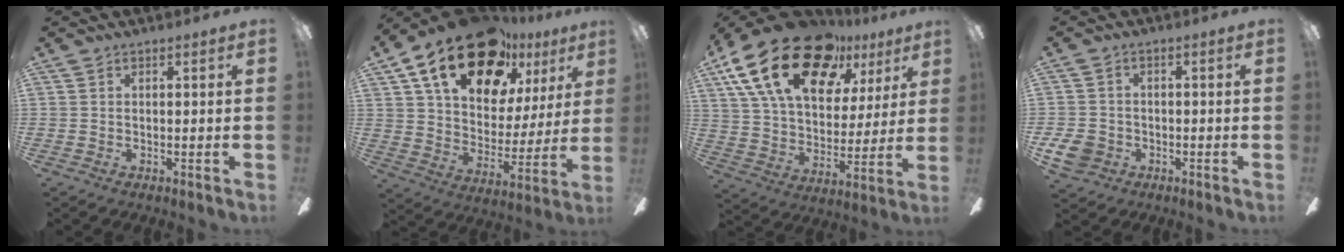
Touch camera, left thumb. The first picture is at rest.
{"total": 23.9, "force": [14.9, 12.8, 13.6], "torque": [-0.225, -0.082, 0.261]}
{"total": 24.4, "force": [14.4, 12.8, 15.0], "torque": [-0.273, -0.074, 0.256]}
{"total": 6.0, "force": [-2.4, 4.9, 2.5], "torque": [-0.075, 0.014, -0.047]}